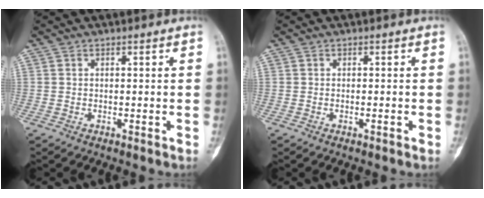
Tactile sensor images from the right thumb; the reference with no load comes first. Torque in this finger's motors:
{"motor_torque": [-0.36, -0.09, -0.09, -0.06, -0.08]}